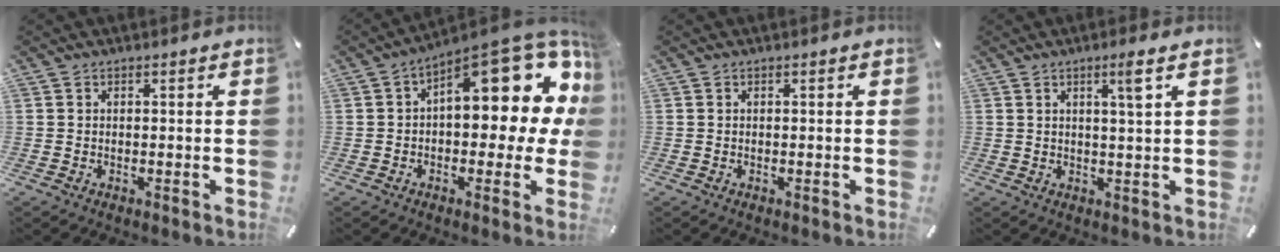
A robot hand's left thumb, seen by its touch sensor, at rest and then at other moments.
{"total": 18.8, "force": [7.1, 9.2, 14.8], "torque": [-0.179, -0.058, 0.118]}
{"total": 0.0}
{"total": 4.3, "force": [2.2, -0.2, 3.6], "torque": [-0.058, -0.008, 0.031]}